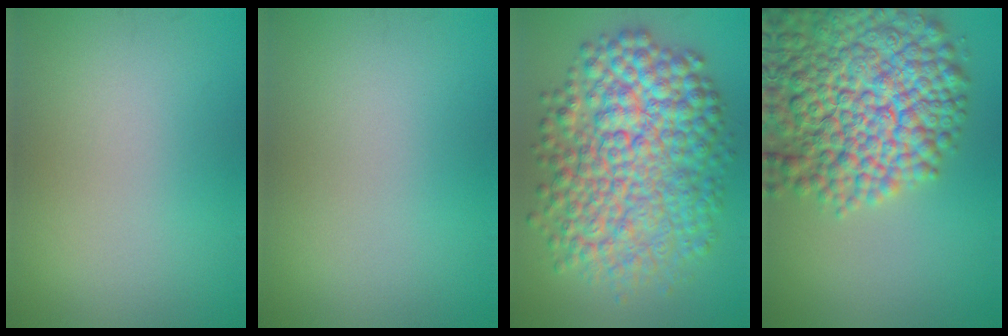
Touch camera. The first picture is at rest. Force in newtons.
{"total": 0.0}
{"total": 11.5, "press": 11.5, "slide": 0.1}
{"total": 13.2, "press": 13.2, "slide": 0.7}